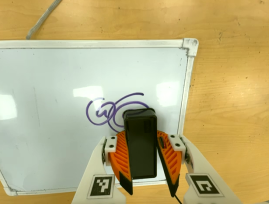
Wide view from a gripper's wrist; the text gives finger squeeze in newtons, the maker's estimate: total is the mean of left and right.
{"total": 14.9, "left": 15.3, "right": 14.6}